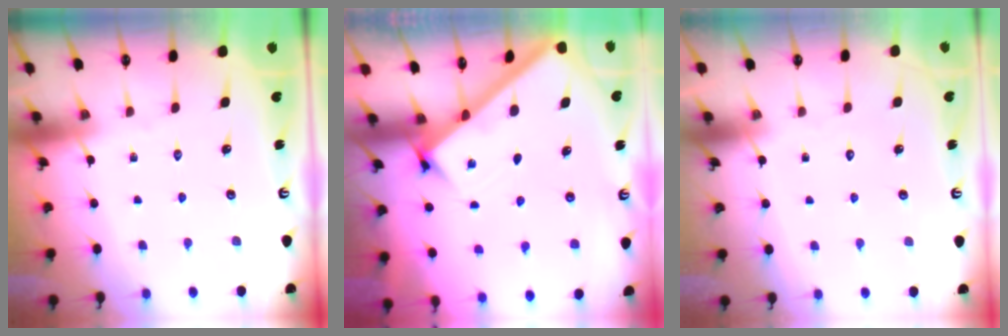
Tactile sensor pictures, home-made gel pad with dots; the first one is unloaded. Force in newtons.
{"total": 2.5, "press": 2.5, "slide": 0.3}
{"total": 1.5, "press": 1.5, "slide": 0.0}